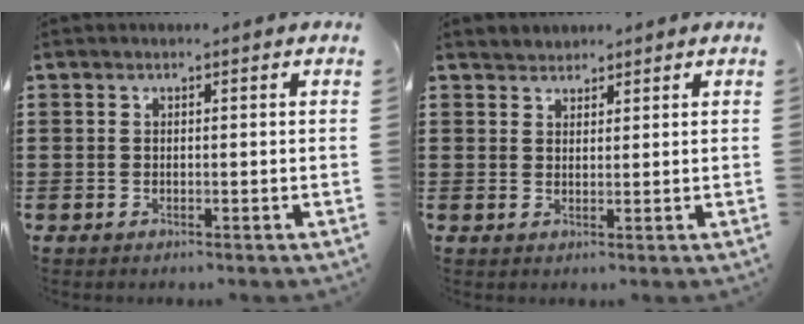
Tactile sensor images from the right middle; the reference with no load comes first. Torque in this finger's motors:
{"motor_torque": [-0.24, 0.12, 0.00, -0.01]}